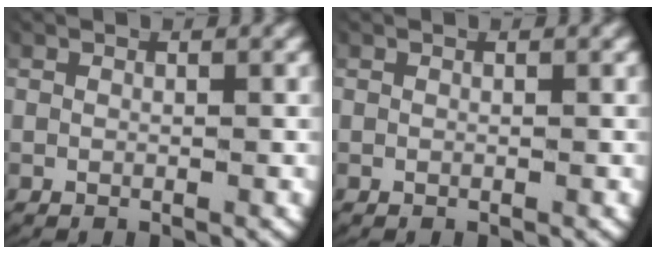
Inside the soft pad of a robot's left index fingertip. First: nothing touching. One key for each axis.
{"total": 0.0}